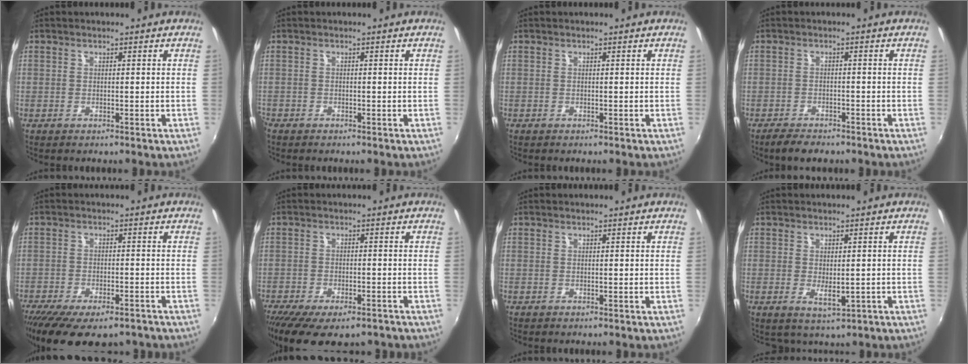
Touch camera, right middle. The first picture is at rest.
{"total": 1.2, "force": [-1.0, 0.5, 0.2], "torque": [-0.009, -0.005, -0.023]}
{"total": 0.0}
{"total": 4.4, "force": [-3.7, 1.7, 1.8], "torque": [-0.050, -0.005, -0.063]}
{"total": 16.0, "force": [-11.9, 5.7, 9.1], "torque": [-0.188, -0.052, -0.178]}
{"total": 13.7, "force": [-10.1, 4.8, 7.9], "torque": [-0.167, -0.049, -0.153]}
{"total": 0.0}
{"total": 3.0, "force": [-0.4, 1.6, 2.4], "torque": [-0.039, -0.009, -0.003]}